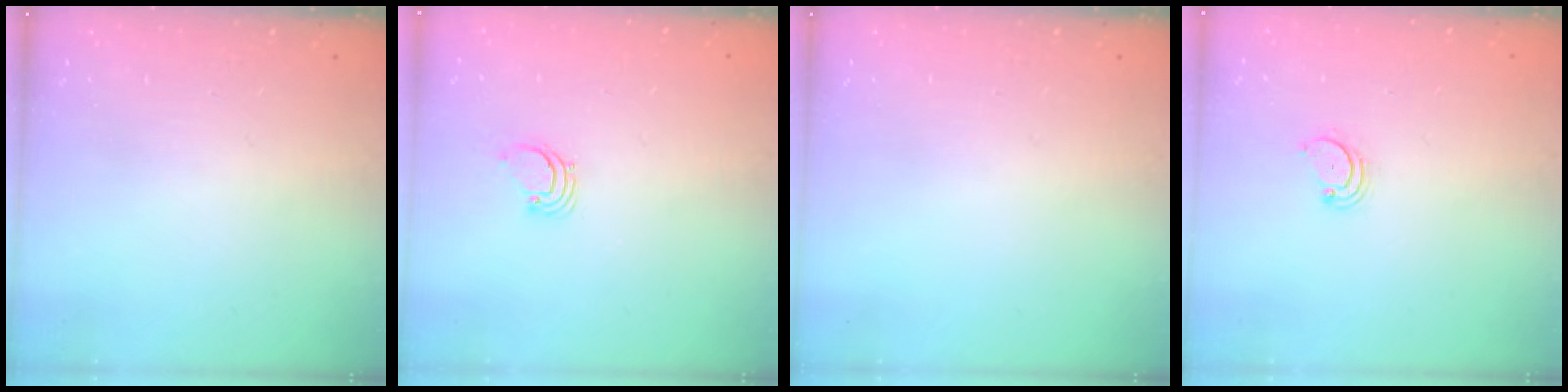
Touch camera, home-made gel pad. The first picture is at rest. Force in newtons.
{"total": 1.7, "press": 1.7, "slide": 0.1}
{"total": 0.0}
{"total": 2.6, "press": 2.5, "slide": 0.3}